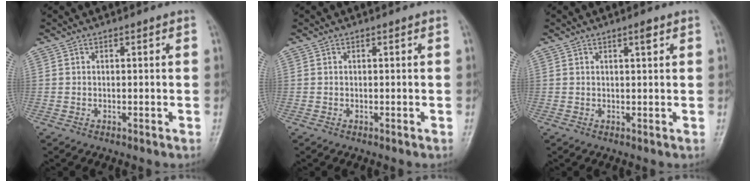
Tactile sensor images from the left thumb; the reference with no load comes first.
{"total": 0.0}
{"total": 1.8, "force": [1.0, 0.4, 1.4], "torque": [-0.020, -0.003, 0.015]}